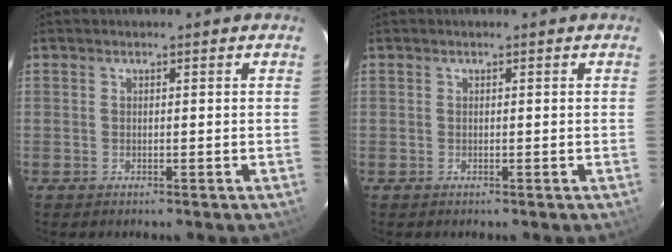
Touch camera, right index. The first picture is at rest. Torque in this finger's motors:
{"motor_torque": [-0.05, 0.05, 0.00, 0.00]}